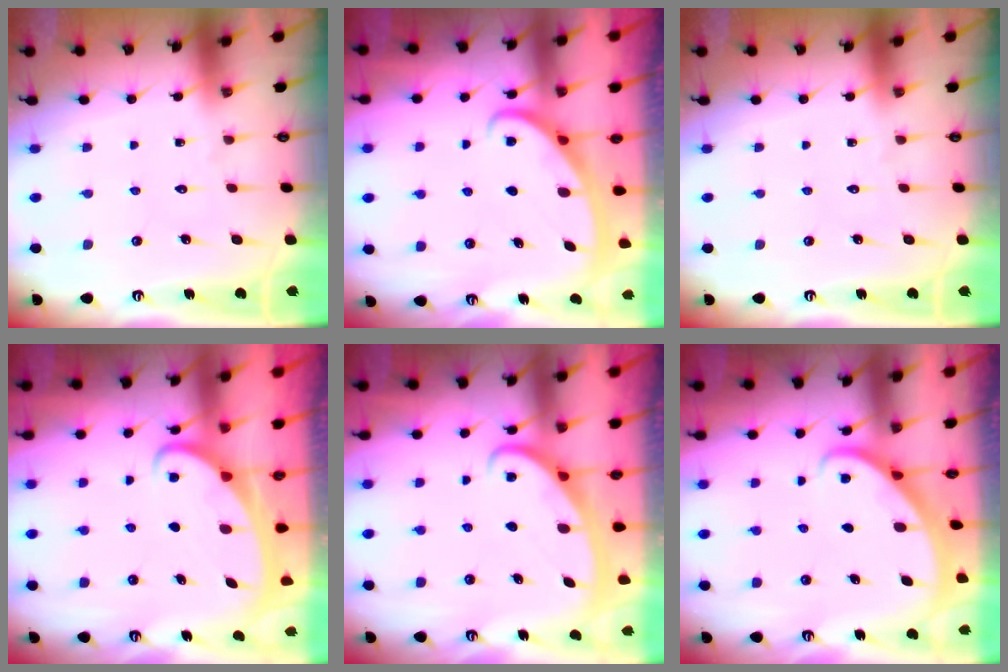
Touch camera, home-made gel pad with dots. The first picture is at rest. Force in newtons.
{"total": 2.9, "press": 2.9, "slide": 0.3}
{"total": 0.0}
{"total": 2.3, "press": 2.3, "slide": 0.3}
{"total": 2.6, "press": 2.6, "slide": 0.4}
{"total": 2.1, "press": 2.1, "slide": 0.2}